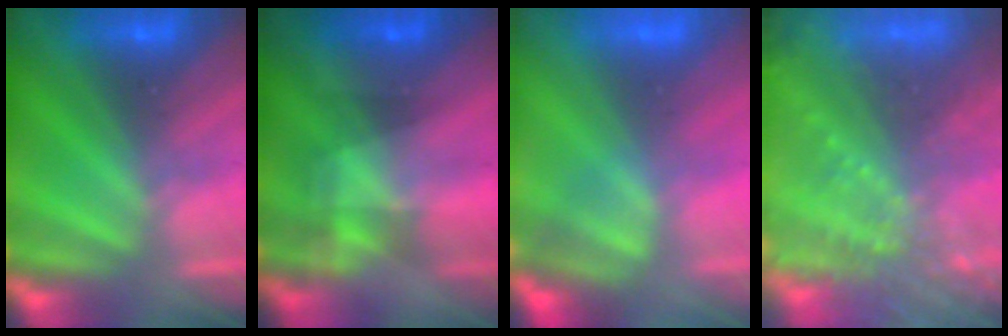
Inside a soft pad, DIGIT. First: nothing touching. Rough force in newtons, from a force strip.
{"total": 4.6}
{"total": 3.5}
{"total": 8.6}